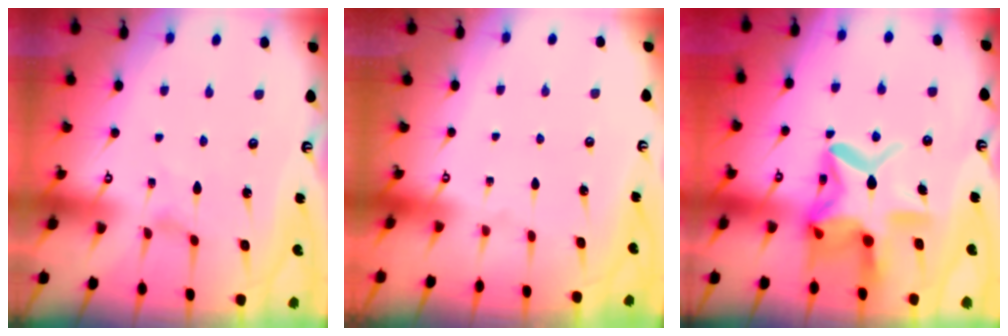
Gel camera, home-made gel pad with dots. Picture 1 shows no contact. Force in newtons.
{"total": 0.0}
{"total": 17.4, "press": 17.2, "slide": 2.4}